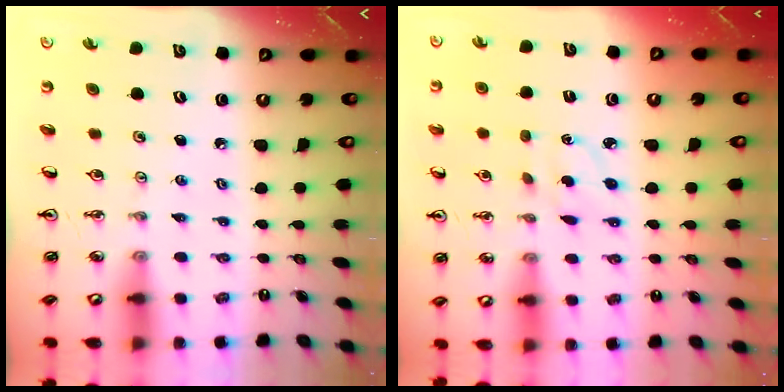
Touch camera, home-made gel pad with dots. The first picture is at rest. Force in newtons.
{"total": 3.0, "press": 2.9, "slide": 0.8}